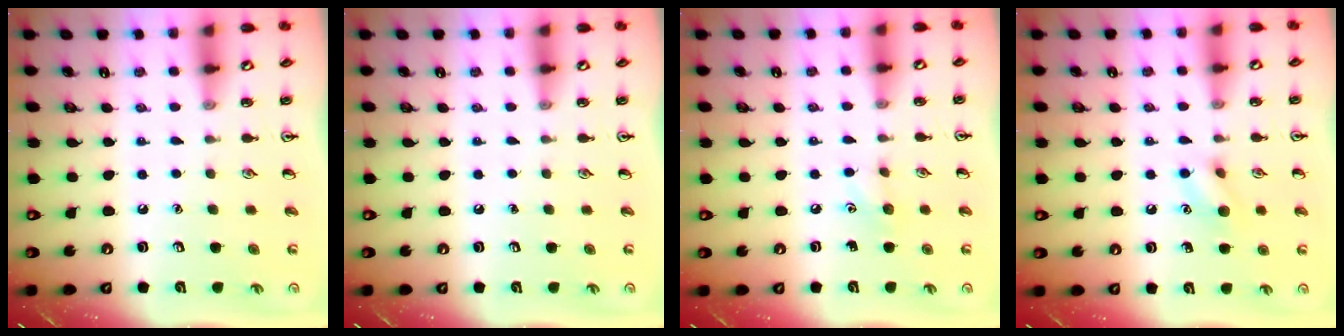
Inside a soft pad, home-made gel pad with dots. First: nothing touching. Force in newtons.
{"total": 0.0}
{"total": 5.7, "press": 5.4, "slide": 1.8}
{"total": 8.5, "press": 8.4, "slide": 1.0}